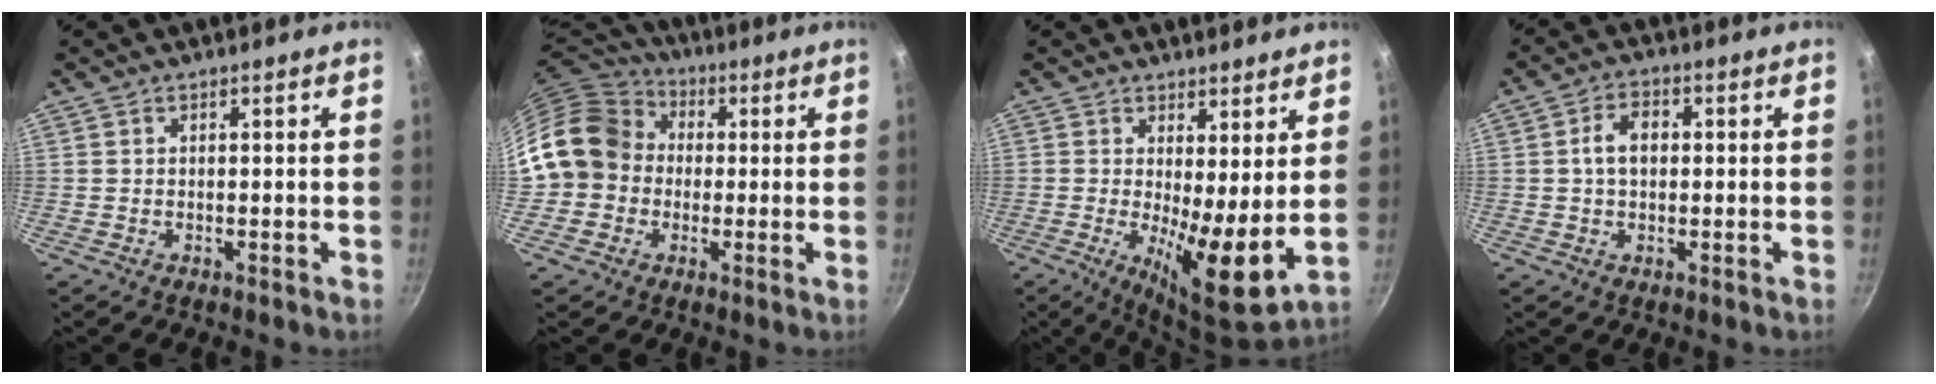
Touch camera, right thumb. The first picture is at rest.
{"total": 14.2, "force": [0.1, 12.6, 6.6], "torque": [-0.094, 0.039, -0.013]}
{"total": 10.4, "force": [1.6, 3.1, 9.8], "torque": [-0.150, -0.035, 0.023]}
{"total": 5.4, "force": [0.5, 3.7, 3.9], "torque": [-0.055, 0.015, 0.002]}